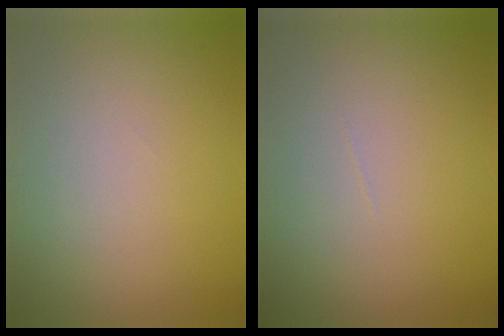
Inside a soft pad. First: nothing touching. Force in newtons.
{"total": 0.0}